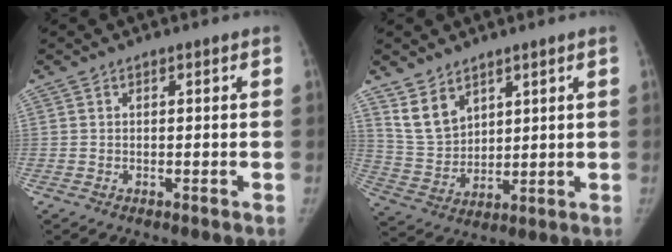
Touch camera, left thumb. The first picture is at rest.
{"total": 8.0, "force": [5.3, 5.0, 3.3], "torque": [-0.044, -0.032, 0.121]}